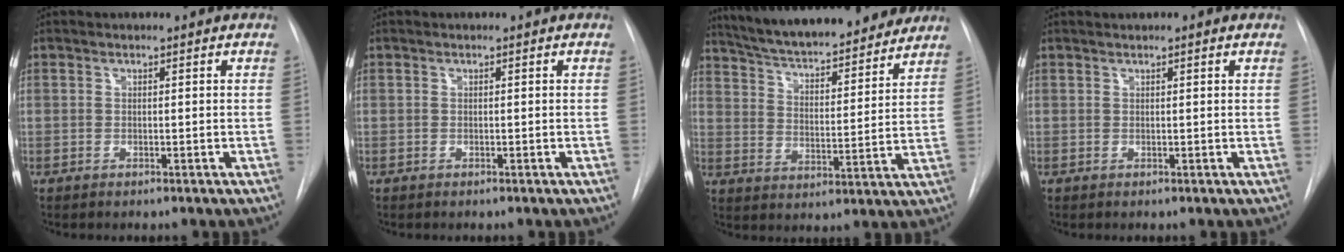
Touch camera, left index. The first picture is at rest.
{"total": 0.0}
{"total": 22.6, "force": [20.1, 4.2, 9.5], "torque": [-0.159, -0.003, 0.285]}
{"total": 1.6, "force": [1.1, 0.1, 1.1], "torque": [-0.014, 0.016, 0.014]}